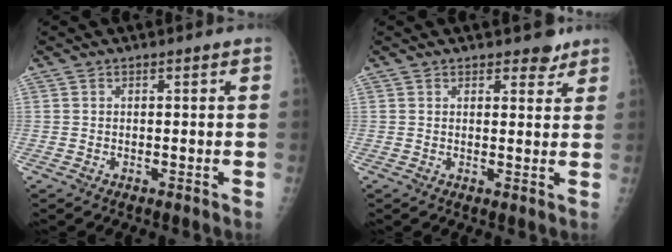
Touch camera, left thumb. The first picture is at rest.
{"total": 3.3, "force": [2.5, 1.7, 1.2], "torque": [0.007, -0.015, 0.033]}